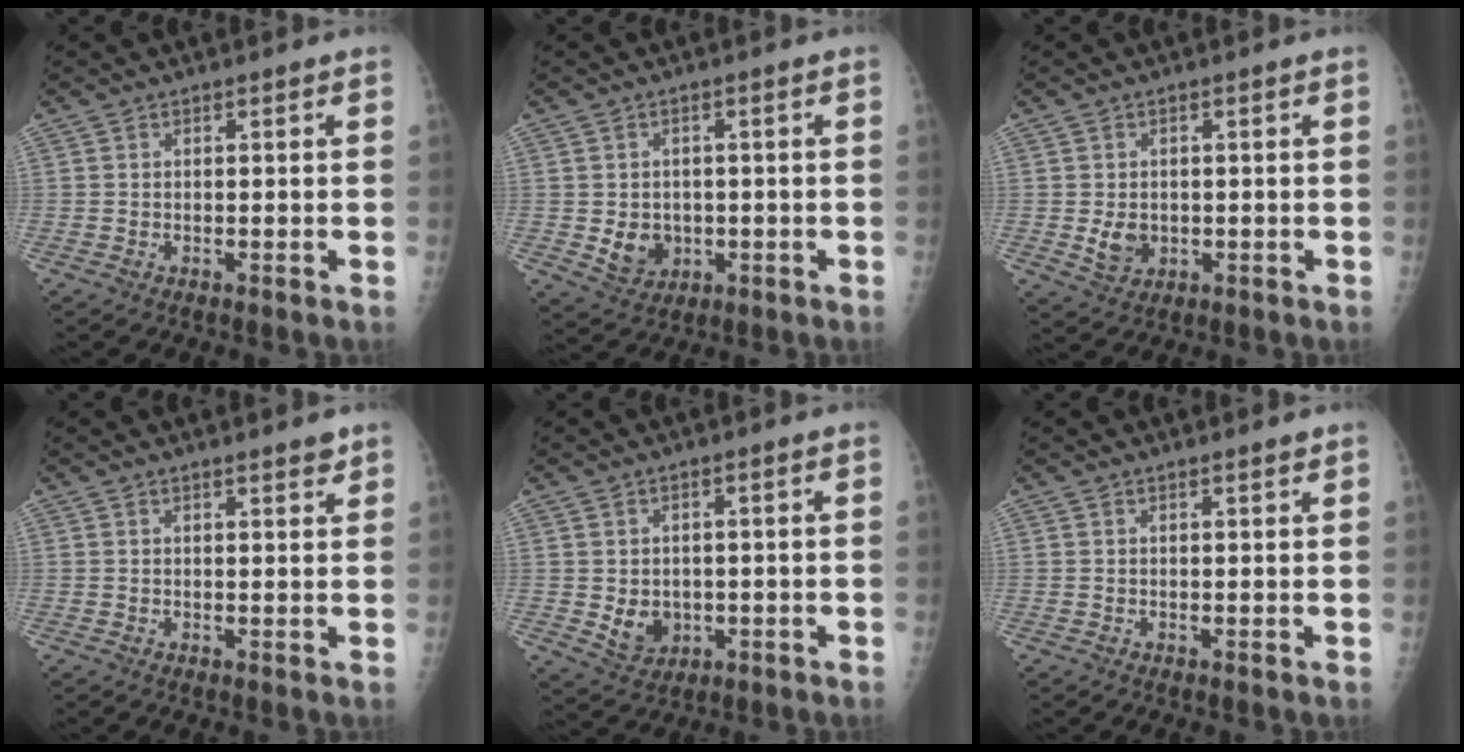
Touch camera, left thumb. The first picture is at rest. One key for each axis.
{"total": 5.5, "fx": -0.7, "fy": 4.7, "fz": 2.8, "tx": -0.024, "ty": 0.000, "tz": 0.001}
{"total": 4.0, "fx": -0.4, "fy": 3.2, "fz": 2.4, "tx": -0.028, "ty": -0.003, "tz": 0.003}
{"total": 2.3, "fx": 1.9, "fy": 0.4, "fz": 1.3, "tx": -0.011, "ty": -0.012, "tz": 0.025}
{"total": 5.0, "fx": -0.3, "fy": 4.1, "fz": 2.8, "tx": -0.027, "ty": -0.005, "tz": 0.010}
{"total": 1.1, "fx": 0.9, "fy": 0.1, "fz": 0.6, "tx": -0.007, "ty": -0.005, "tz": 0.014}